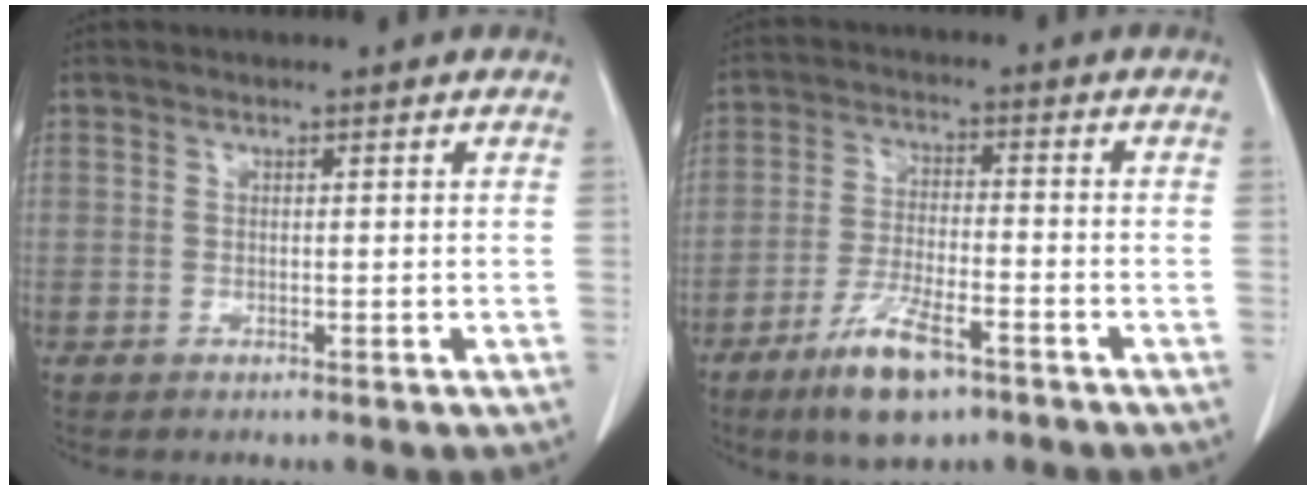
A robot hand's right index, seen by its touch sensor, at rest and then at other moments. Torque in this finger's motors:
{"motor_torque": [0.80, -0.60, 0.26, 0.06]}